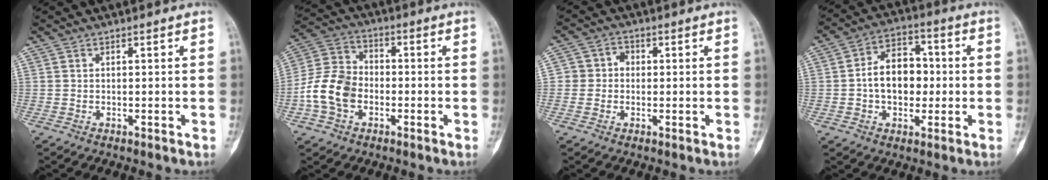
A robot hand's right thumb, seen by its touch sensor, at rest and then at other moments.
{"total": 11.3, "force": [-2.9, 8.5, 6.9], "torque": [-0.128, 0.032, -0.063]}
{"total": 4.3, "force": [-0.1, 4.1, 1.5], "torque": [-0.002, 0.016, -0.009]}
{"total": 11.1, "force": [-0.4, 7.8, 7.9], "torque": [-0.089, 0.027, -0.013]}